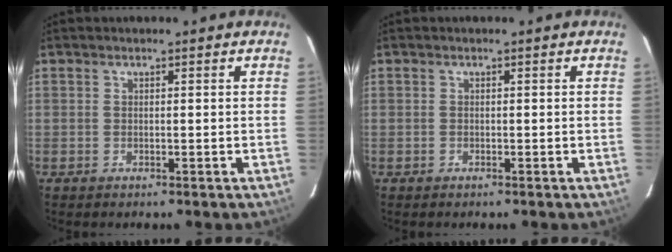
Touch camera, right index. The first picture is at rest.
{"total": 0.0}